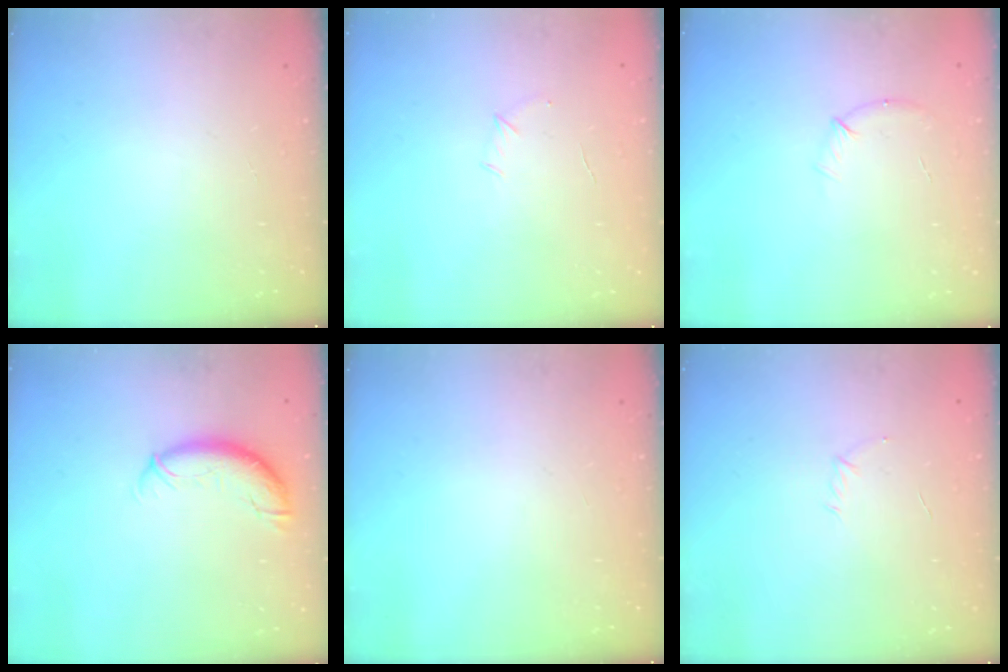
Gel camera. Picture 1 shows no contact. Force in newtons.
{"total": 3.9, "press": 3.8, "slide": 1.1}
{"total": 6.3, "press": 6.2, "slide": 1.3}
{"total": 9.8, "press": 9.6, "slide": 1.9}
{"total": 0.0}
{"total": 3.7, "press": 3.7, "slide": 0.7}